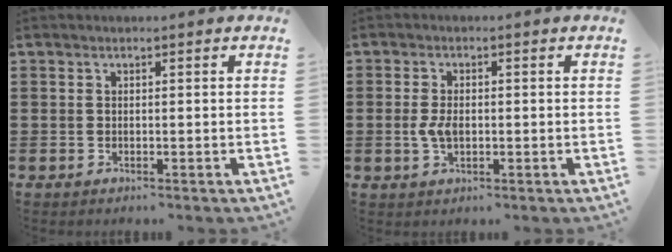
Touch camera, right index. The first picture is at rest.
{"total": 3.5, "force": [-0.3, 2.0, 2.9], "torque": [-0.070, 0.000, -0.010]}